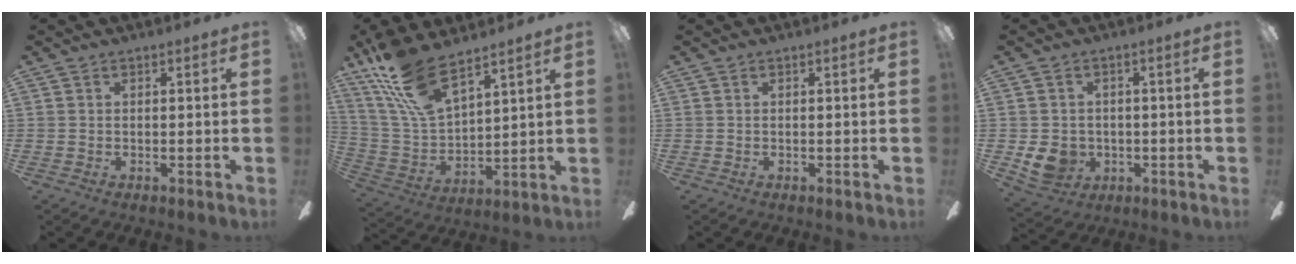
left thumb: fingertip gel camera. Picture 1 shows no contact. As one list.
[{"total": 16.3, "force": [12.0, 5.5, 9.6], "torque": [-0.223, -0.062, 0.216]}, {"total": 0.0}, {"total": 6.7, "force": [-0.8, 6.0, 2.8], "torque": [-0.068, 0.003, -0.012]}]